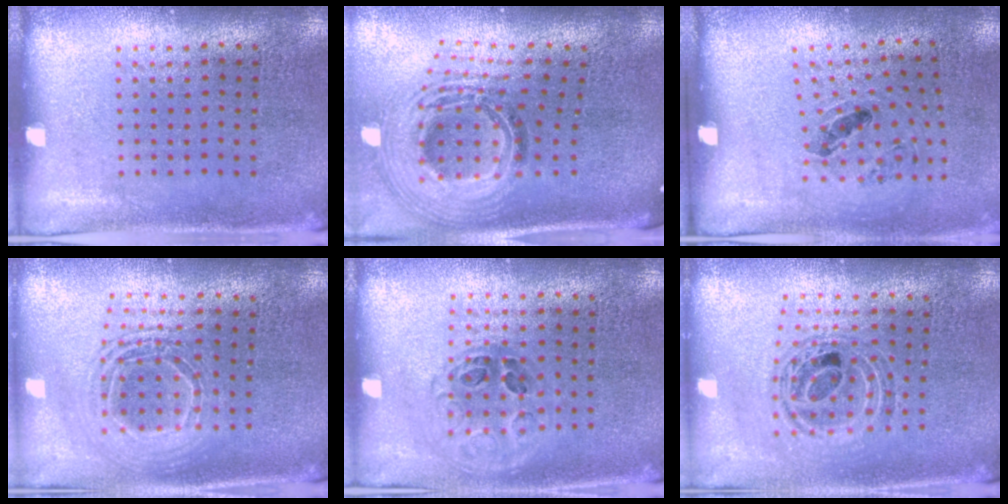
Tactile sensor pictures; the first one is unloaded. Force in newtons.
{"total": 2.3, "press": 1.8, "slide": 1.5}
{"total": 1.1, "press": 0.7, "slide": 0.9}
{"total": 1.9, "press": 1.5, "slide": 1.1}
{"total": 1.1, "press": 1.0, "slide": 0.6}
{"total": 0.7, "press": 0.7, "slide": 0.2}